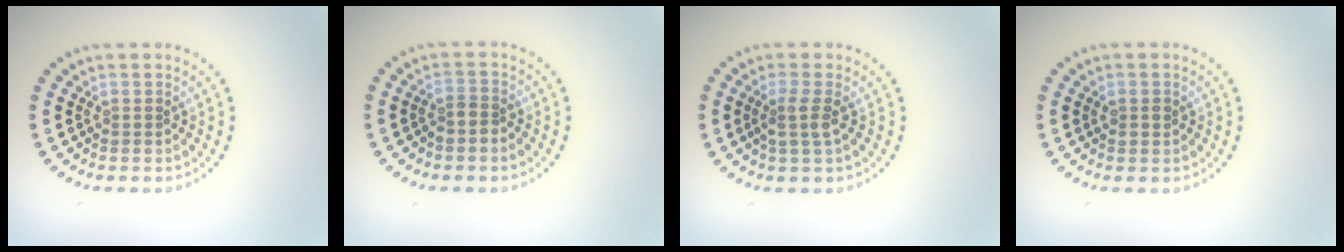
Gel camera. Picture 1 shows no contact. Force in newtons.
{"total": 1.6, "press": 1.3, "slide": 0.9}
{"total": 1.9, "press": 1.5, "slide": 1.1}
{"total": 0.9, "press": 0.9, "slide": 0.1}